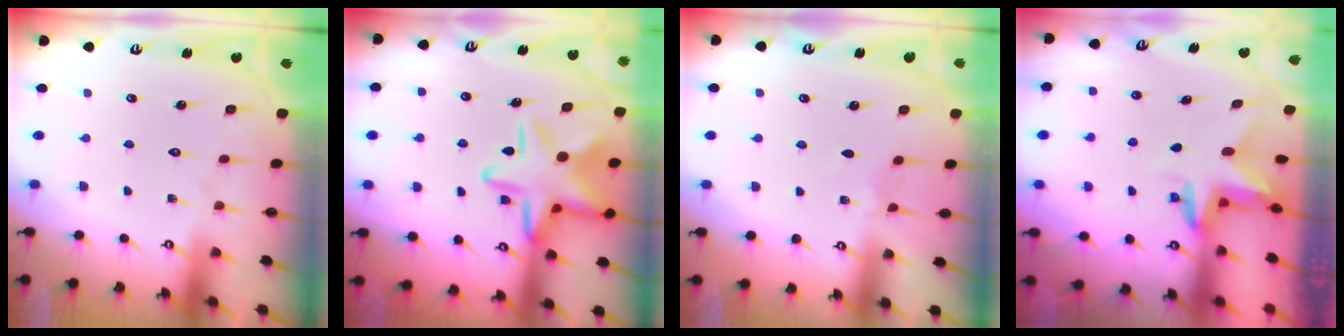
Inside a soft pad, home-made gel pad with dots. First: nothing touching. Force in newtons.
{"total": 17.8, "press": 17.7, "slide": 1.2}
{"total": 2.5, "press": 2.5, "slide": 0.5}
{"total": 2.8, "press": 2.8, "slide": 0.1}